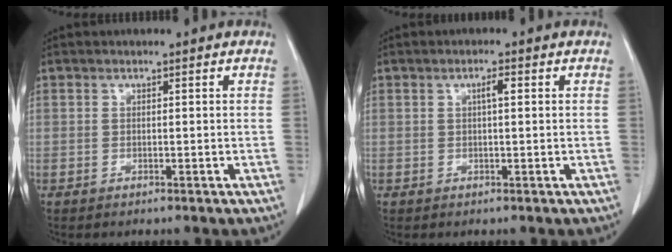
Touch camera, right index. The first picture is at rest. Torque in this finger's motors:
{"motor_torque": [0.14, -0.10, 0.04, 0.02]}